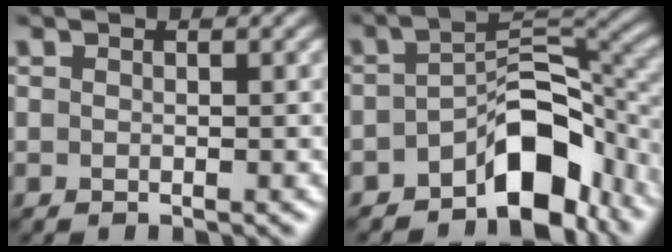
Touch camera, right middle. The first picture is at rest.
{"total": 8.5, "force": [-4.4, 4.2, 5.9], "torque": [-0.069, 0.006, -0.076]}